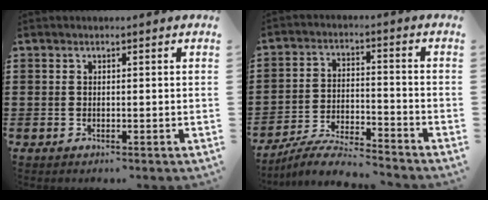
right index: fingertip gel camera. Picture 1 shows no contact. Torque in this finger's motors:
{"motor_torque": [-0.21, 0.92, -1.05, -0.21]}